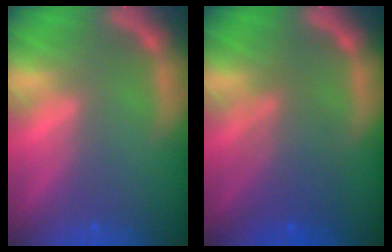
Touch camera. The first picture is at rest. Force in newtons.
{"total": 5.1}